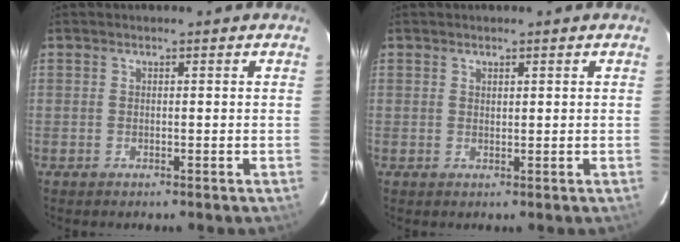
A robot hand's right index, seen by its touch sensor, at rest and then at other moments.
{"total": 0.7, "force": [0.6, 0.3, 0.3], "torque": [-0.004, 0.002, 0.011]}